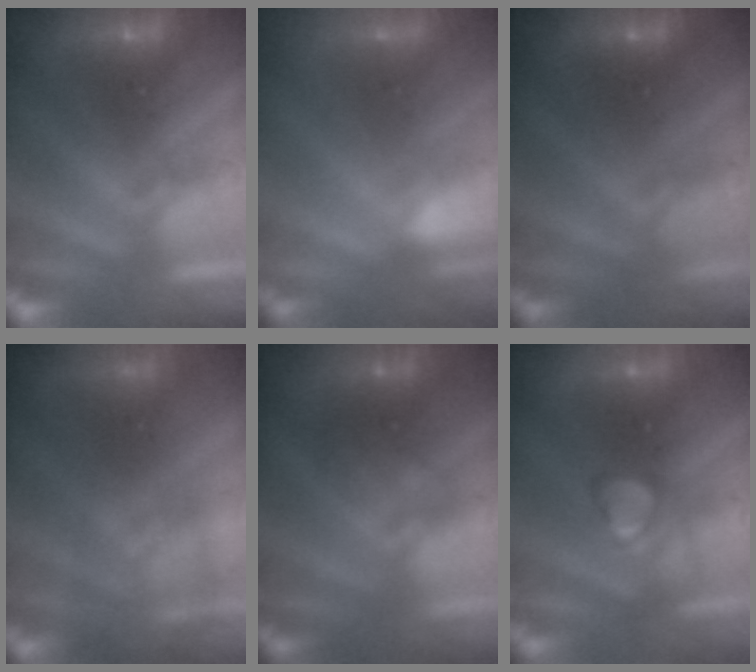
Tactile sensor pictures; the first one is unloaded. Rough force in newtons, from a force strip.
{"total": 2.9}
{"total": 1.9}
{"total": 1.3}
{"total": 2.3}
{"total": 2.8}